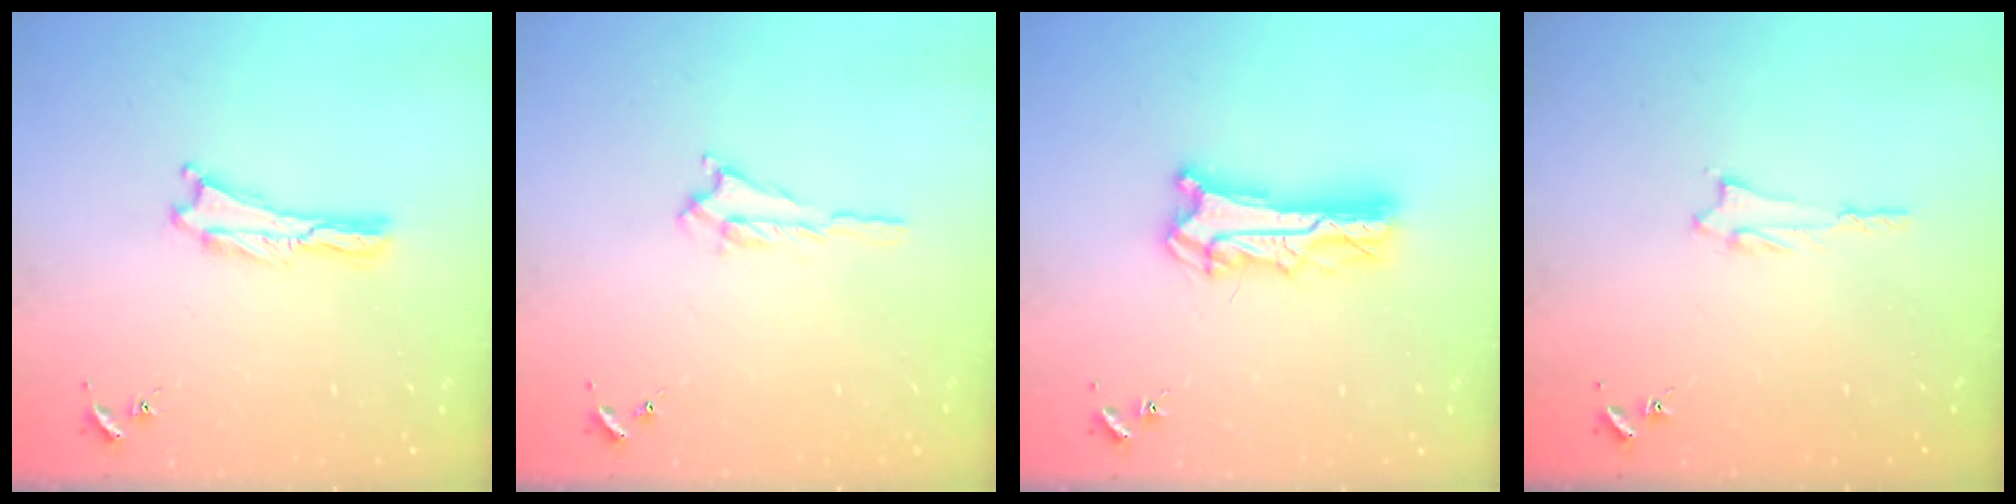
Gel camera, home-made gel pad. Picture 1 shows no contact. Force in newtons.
{"total": 0.7, "press": 0.7, "slide": 0.2}
{"total": 8.4, "press": 8.3, "slide": 0.8}
{"total": 1.4, "press": 1.4, "slide": 0.2}